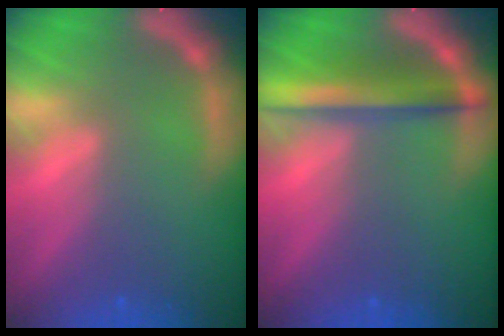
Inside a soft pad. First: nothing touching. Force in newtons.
{"total": 5.0}